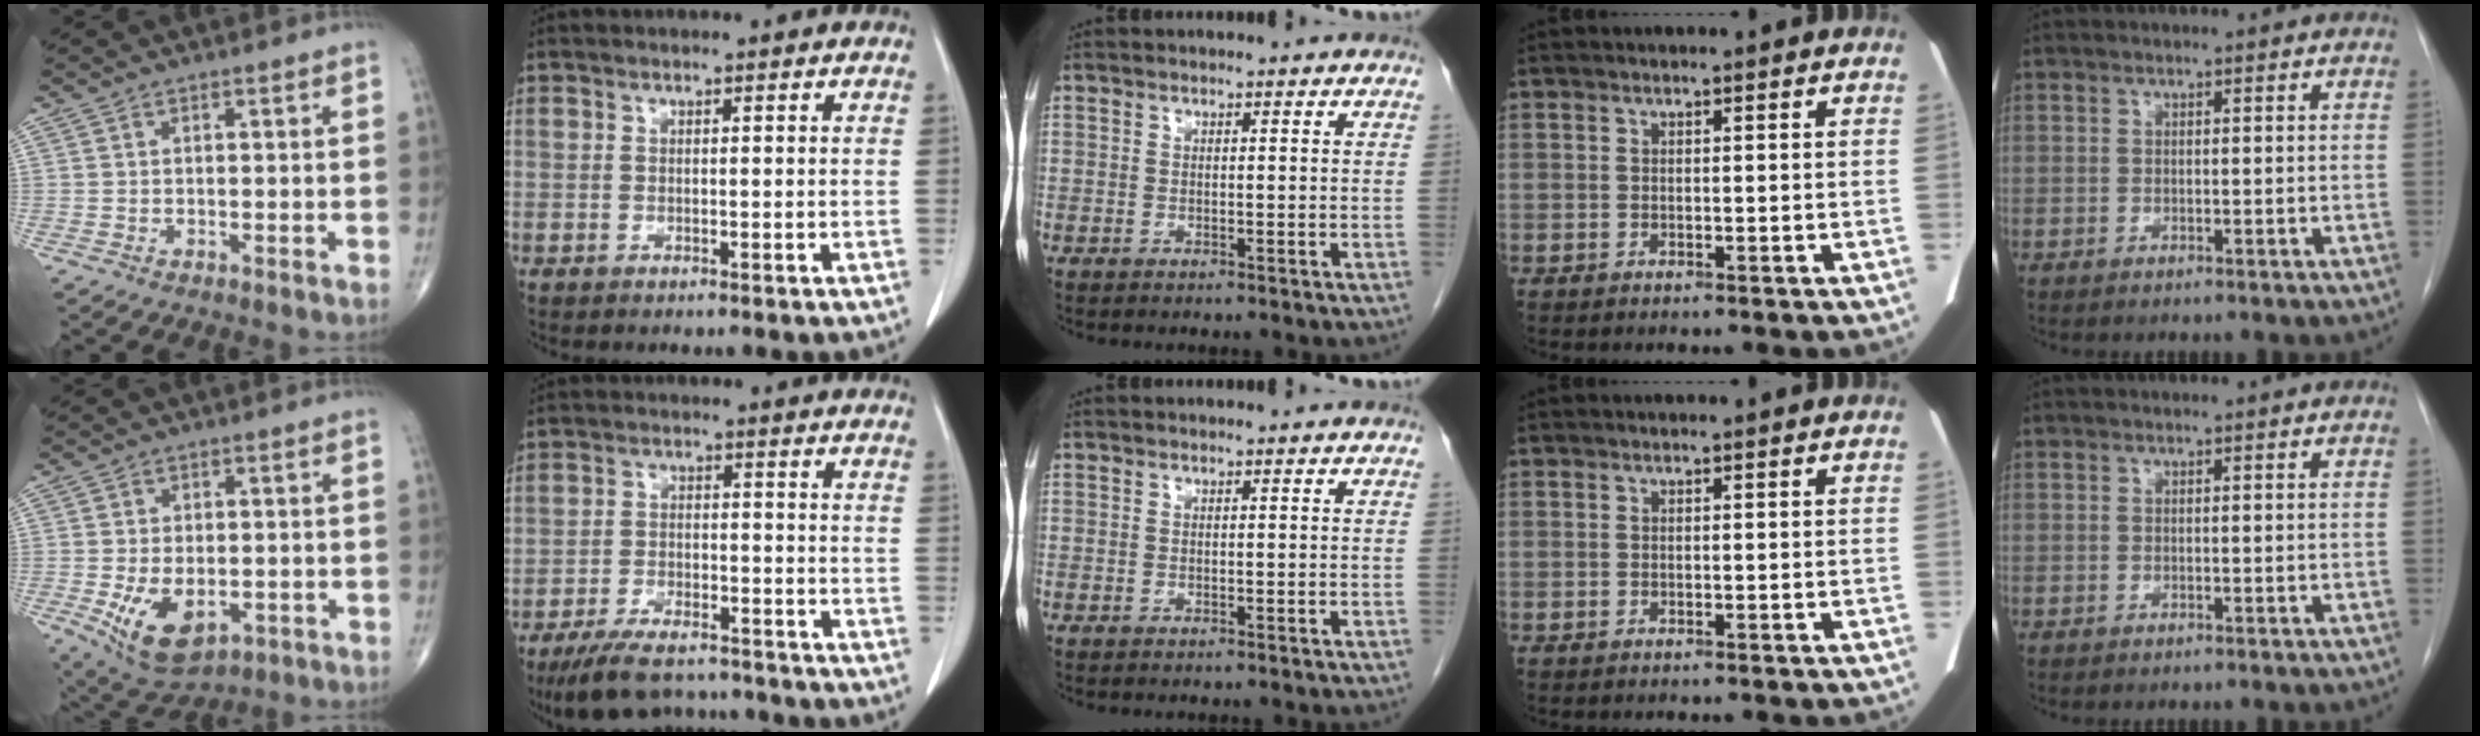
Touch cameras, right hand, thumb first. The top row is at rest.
{"thumb": {"total": 11.2, "force": [-3.1, 6.6, 8.5], "torque": [-0.134, -0.004, -0.034]}, "index": {"total": 12.1, "force": [-10.6, 3.6, 4.6], "torque": [-0.077, 0.000, -0.166]}}